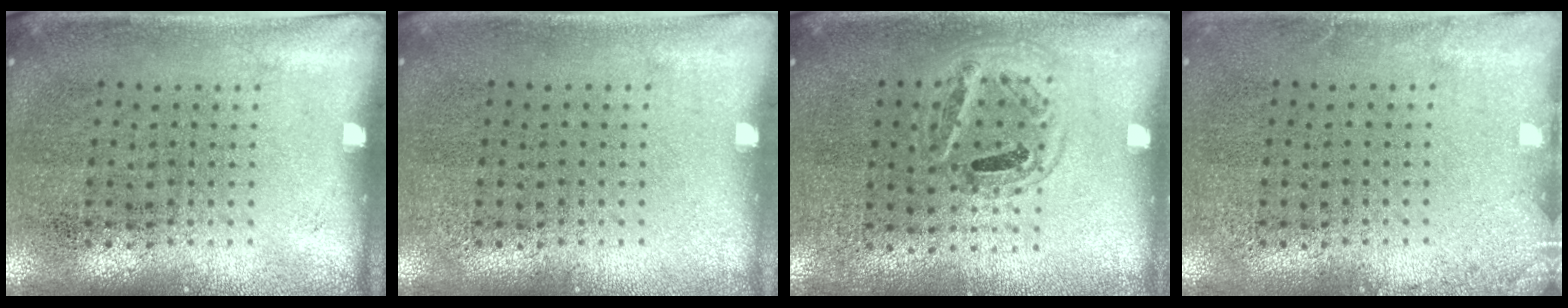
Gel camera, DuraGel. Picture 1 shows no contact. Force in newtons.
{"total": 0.0}
{"total": 0.8, "press": 0.8, "slide": 0.2}
{"total": 1.2, "press": 1.2, "slide": 0.2}